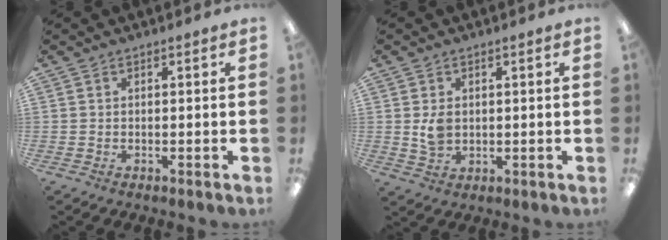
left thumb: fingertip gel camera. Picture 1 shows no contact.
{"total": 4.3, "force": [0.8, 3.2, 2.8], "torque": [-0.047, -0.005, 0.010]}